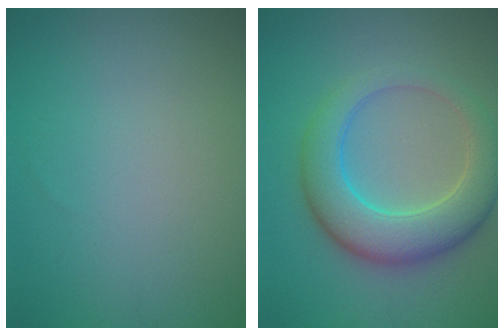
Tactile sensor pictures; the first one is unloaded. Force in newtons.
{"total": 6.7, "press": 6.7, "slide": 0.2}